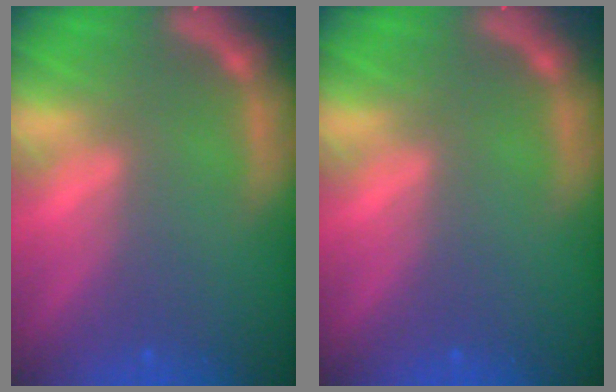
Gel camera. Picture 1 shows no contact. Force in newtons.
{"total": 0.0}